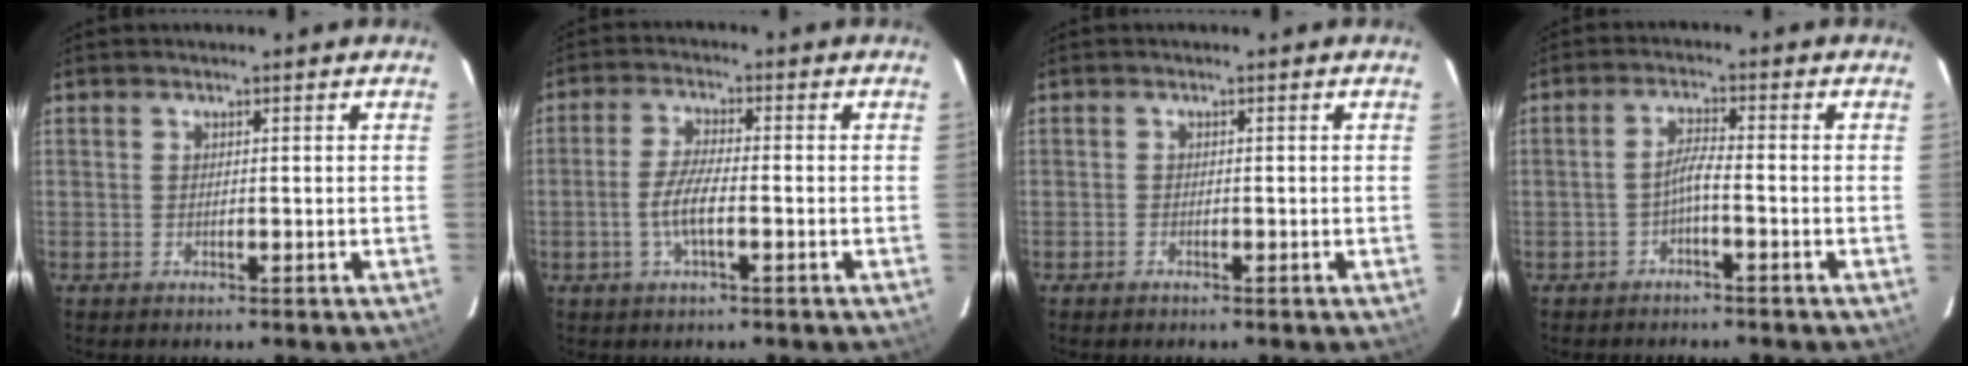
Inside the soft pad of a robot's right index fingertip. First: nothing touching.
{"total": 5.5, "force": [-1.8, 1.3, 5.1], "torque": [-0.105, -0.002, -0.035]}
{"total": 0.7, "force": [-0.6, 0.4, 0.2], "torque": [-0.003, 0.002, -0.012]}
{"total": 2.7, "force": [-1.6, 0.0, 2.2], "torque": [-0.049, 0.007, -0.031]}